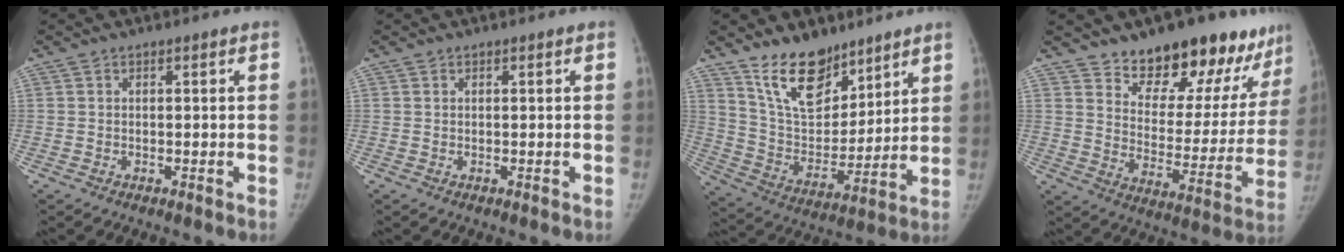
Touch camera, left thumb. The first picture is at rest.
{"total": 0.0}
{"total": 15.3, "force": [11.0, 7.7, 7.4], "torque": [-0.083, -0.076, 0.209]}
{"total": 21.8, "force": [16.7, 9.2, 10.6], "torque": [-0.097, -0.110, 0.239]}